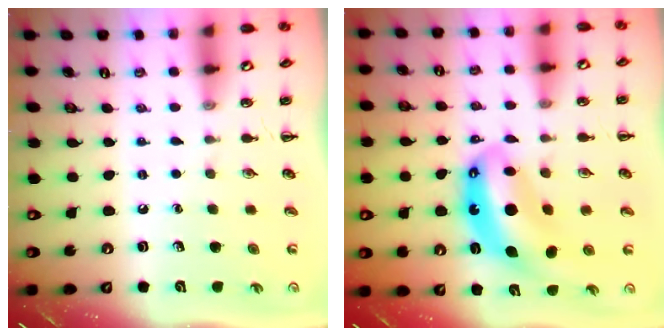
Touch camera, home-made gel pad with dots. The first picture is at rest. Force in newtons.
{"total": 10.7, "press": 10.3, "slide": 2.8}